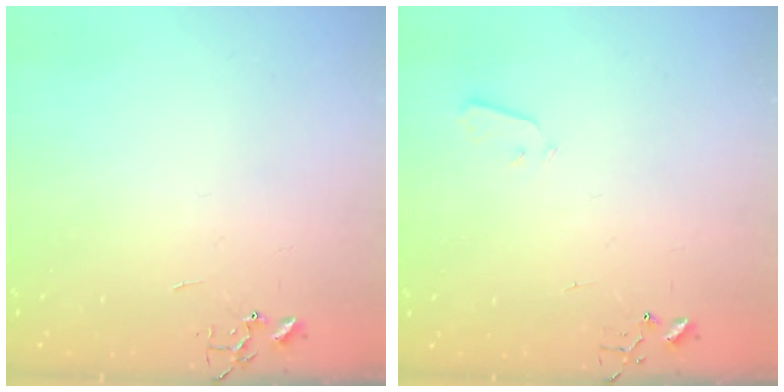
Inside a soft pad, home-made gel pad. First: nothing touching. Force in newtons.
{"total": 2.8, "press": 2.7, "slide": 0.4}